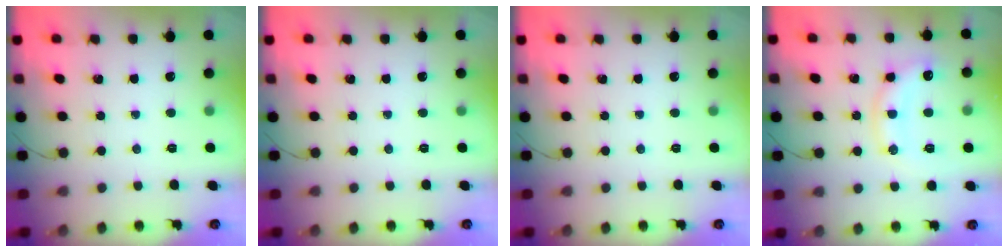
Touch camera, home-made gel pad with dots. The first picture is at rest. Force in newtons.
{"total": 0.0}
{"total": 0.0}
{"total": 11.0, "press": 10.9, "slide": 0.7}